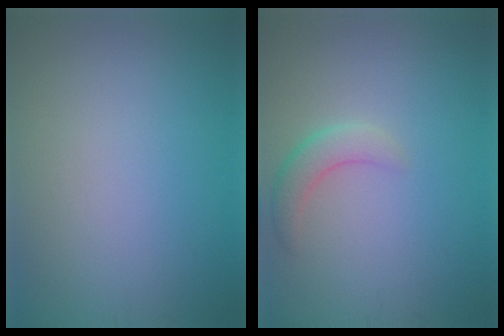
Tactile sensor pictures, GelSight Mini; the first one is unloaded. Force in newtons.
{"total": 2.2, "press": 2.2, "slide": 0.1}